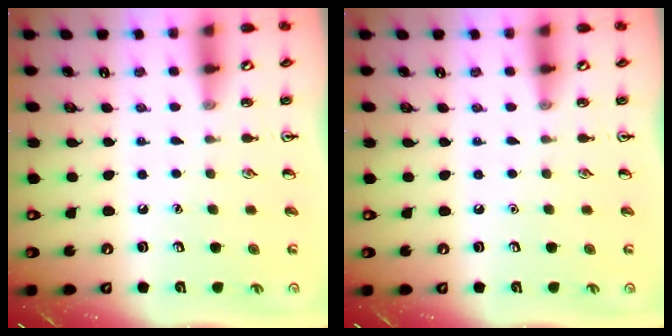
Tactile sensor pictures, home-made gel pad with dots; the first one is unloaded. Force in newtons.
{"total": 0.0}